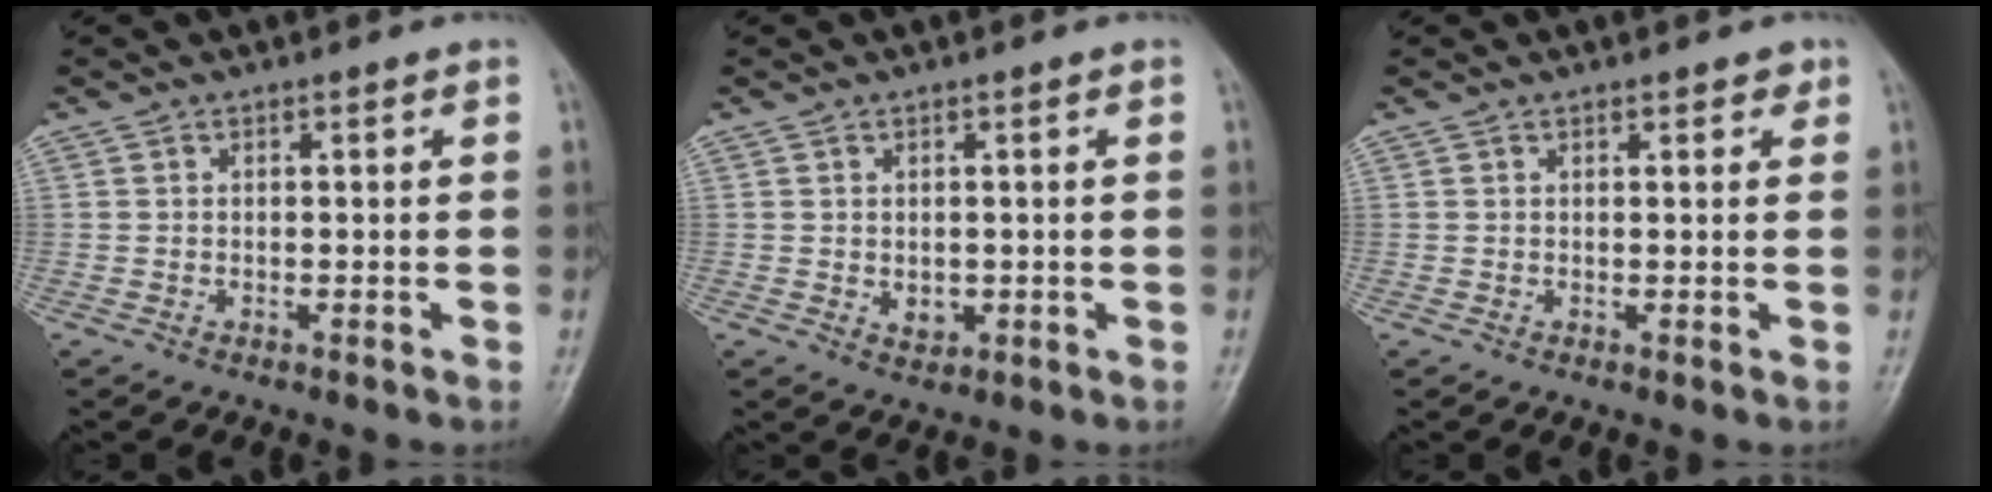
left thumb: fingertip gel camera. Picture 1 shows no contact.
{"total": 2.4, "force": [-0.1, 1.8, 1.6], "torque": [-0.017, -0.003, 0.005]}
{"total": 1.8, "force": [1.2, 0.9, 1.0], "torque": [-0.001, -0.003, 0.011]}